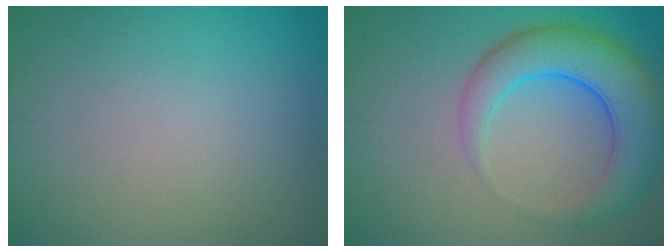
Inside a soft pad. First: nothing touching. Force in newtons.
{"total": 6.8, "press": 6.7, "slide": 0.3}